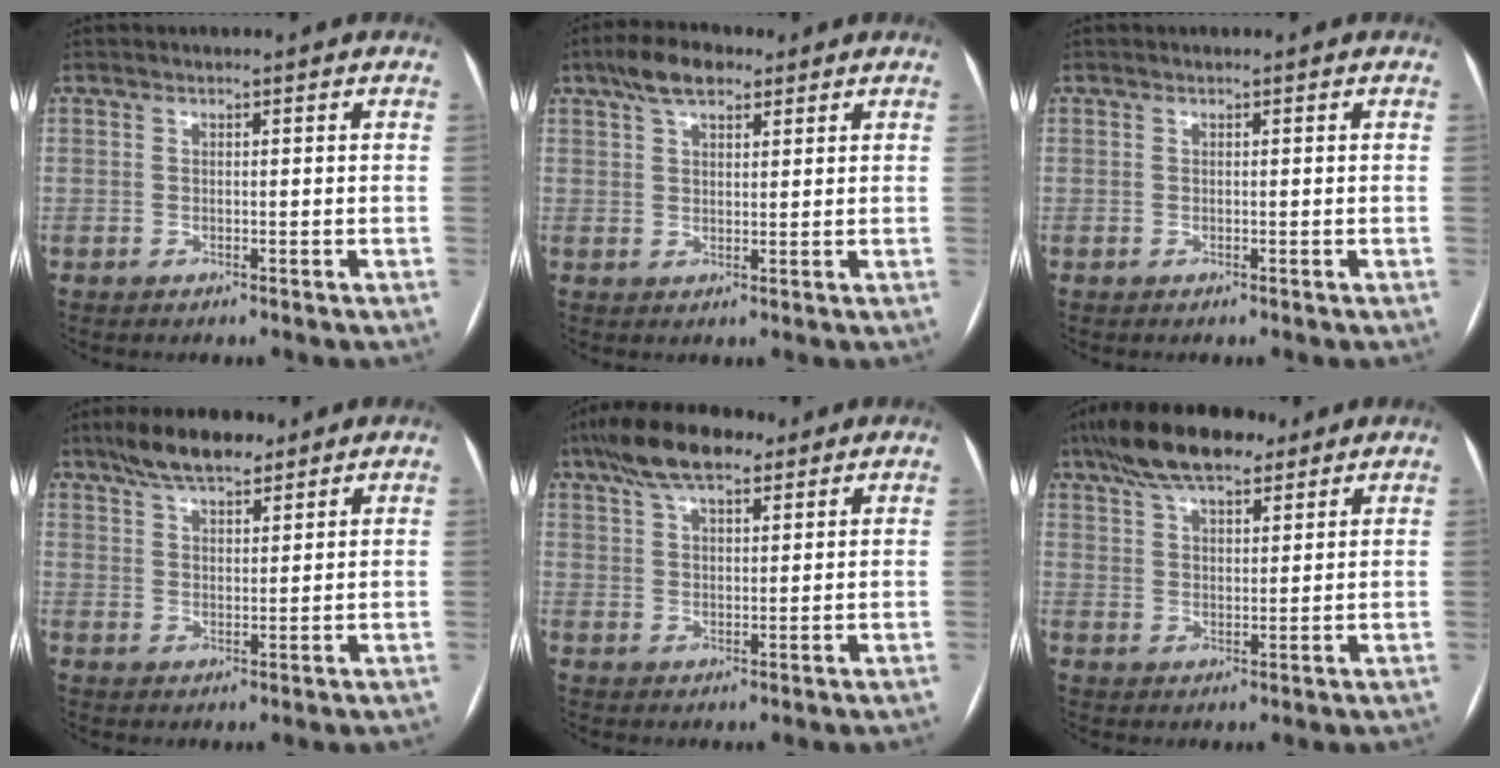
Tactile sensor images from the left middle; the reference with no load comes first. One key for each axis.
{"total": 6.0, "fx": 3.9, "fy": 2.5, "fz": 3.8, "tx": -0.071, "ty": 0.021, "tz": 0.068}
{"total": 0.0}
{"total": 8.2, "fx": 6.3, "fy": 2.6, "fz": 4.6, "tx": -0.085, "ty": 0.016, "tz": 0.109}
{"total": 10.1, "fx": 7.0, "fy": 3.5, "fz": 6.4, "tx": -0.123, "ty": 0.028, "tz": 0.123}
{"total": 12.3, "fx": 9.0, "fy": 4.1, "fz": 7.3, "tx": -0.141, "ty": 0.035, "tz": 0.157}